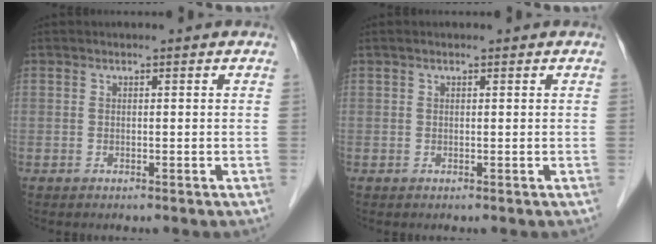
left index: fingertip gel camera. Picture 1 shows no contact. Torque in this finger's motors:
{"motor_torque": [-0.04, 0.12, -0.08, -0.01]}